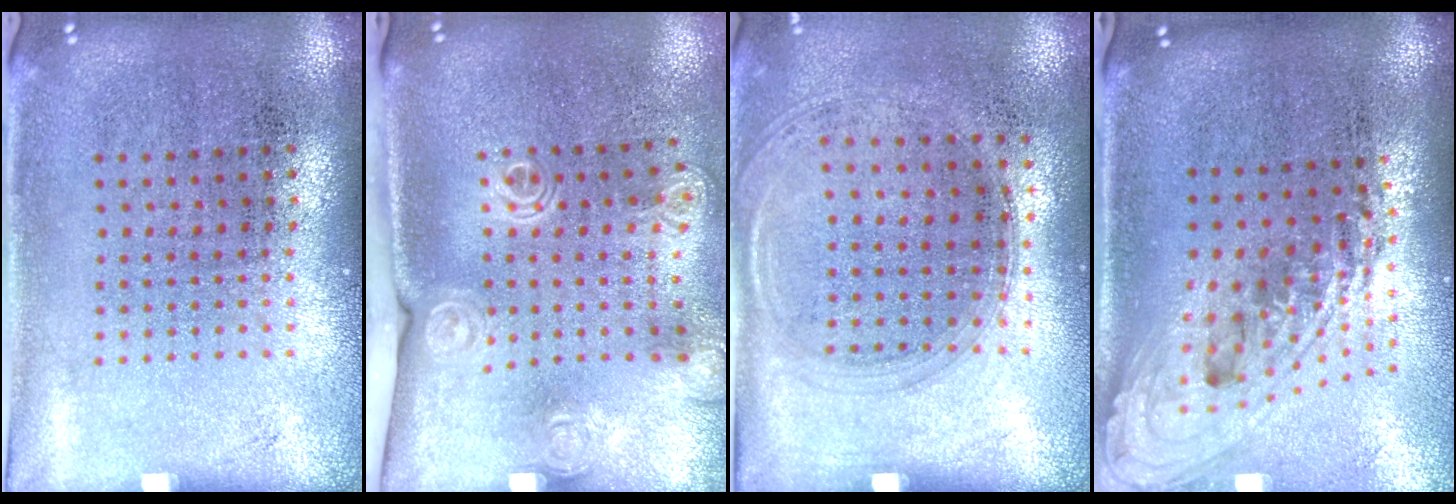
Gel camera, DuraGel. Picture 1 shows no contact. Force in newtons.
{"total": 1.9, "press": 1.5, "slide": 1.3}
{"total": 1.3, "press": 1.2, "slide": 0.5}
{"total": 2.4, "press": 1.7, "slide": 1.6}